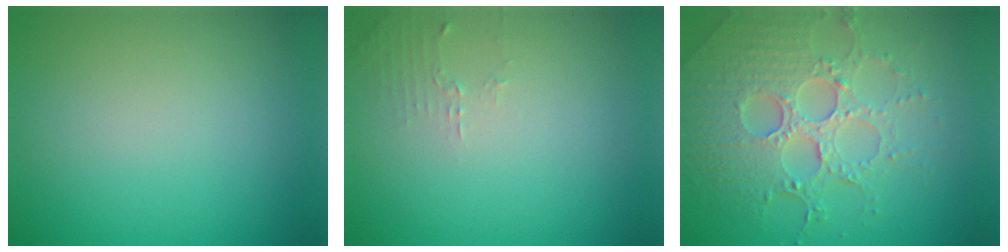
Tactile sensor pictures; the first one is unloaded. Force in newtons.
{"total": 1.2, "press": 1.2, "slide": 0.4}
{"total": 6.6, "press": 5.3, "slide": 4.0}